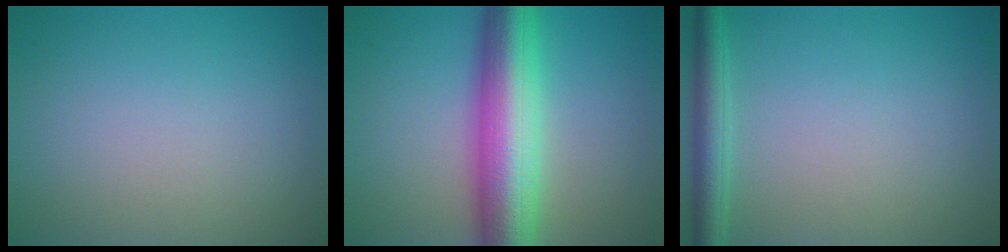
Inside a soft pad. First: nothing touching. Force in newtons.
{"total": 9.8, "press": 9.8, "slide": 0.2}
{"total": 2.8, "press": 2.8, "slide": 0.2}